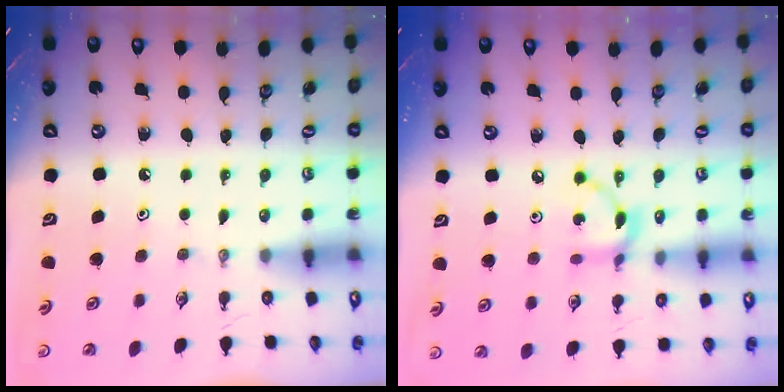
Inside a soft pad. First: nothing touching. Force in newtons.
{"total": 7.9, "press": 7.9, "slide": 0.4}